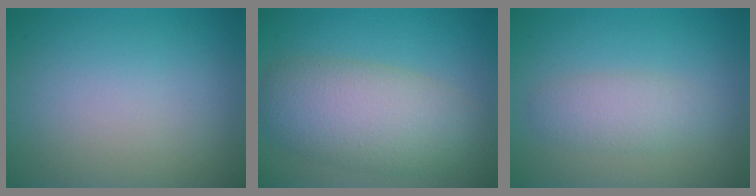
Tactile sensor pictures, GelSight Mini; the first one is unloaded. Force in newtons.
{"total": 7.5, "press": 7.5, "slide": 0.3}
{"total": 2.6, "press": 2.6, "slide": 0.2}